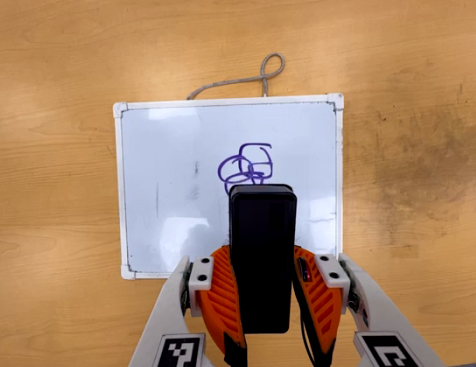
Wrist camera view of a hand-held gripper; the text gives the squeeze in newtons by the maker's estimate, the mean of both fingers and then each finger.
{"total": 9.0, "left": 7.3, "right": 10.7}